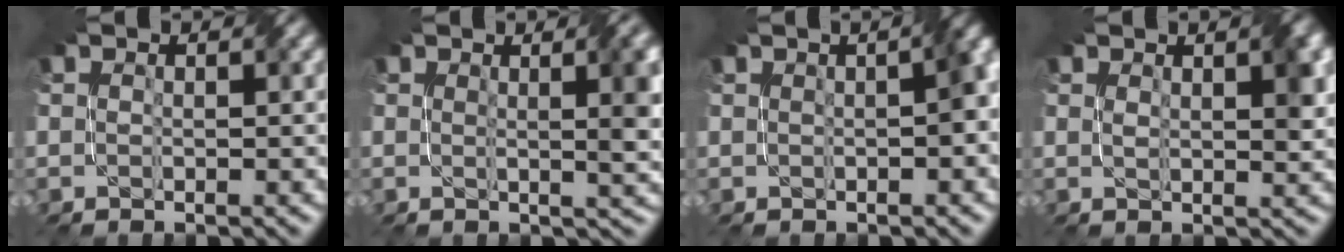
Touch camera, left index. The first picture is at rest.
{"total": 5.1, "force": [1.1, 1.5, 4.7], "torque": [-0.043, 0.007, 0.016]}
{"total": 3.6, "force": [0.3, 1.0, 3.5], "torque": [-0.033, 0.017, 0.008]}
{"total": 2.9, "force": [1.1, 0.9, 2.5], "torque": [-0.037, 0.003, 0.021]}